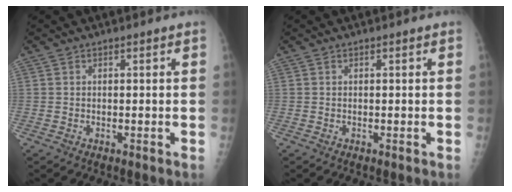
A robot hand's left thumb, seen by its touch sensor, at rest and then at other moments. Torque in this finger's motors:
{"motor_torque": [0.00, 0.00, -0.01, 0.00, 0.00]}